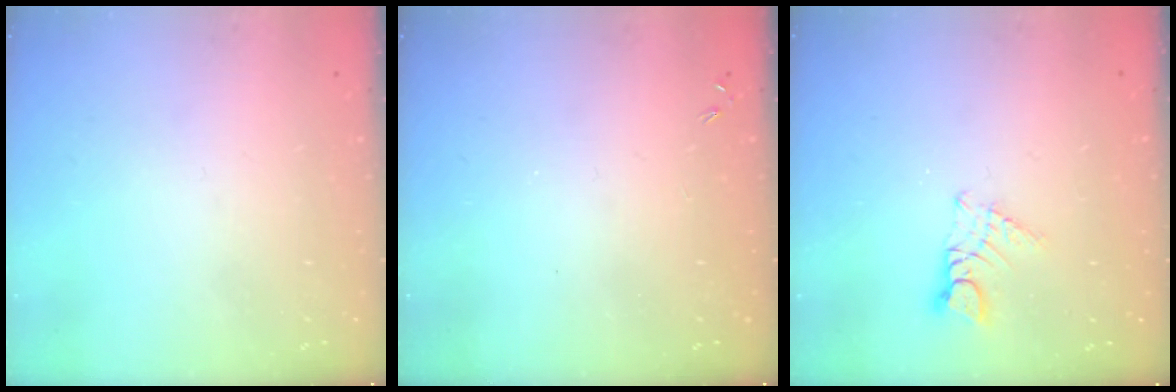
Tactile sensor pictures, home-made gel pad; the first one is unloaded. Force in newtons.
{"total": 0.0}
{"total": 3.2, "press": 3.1, "slide": 0.3}